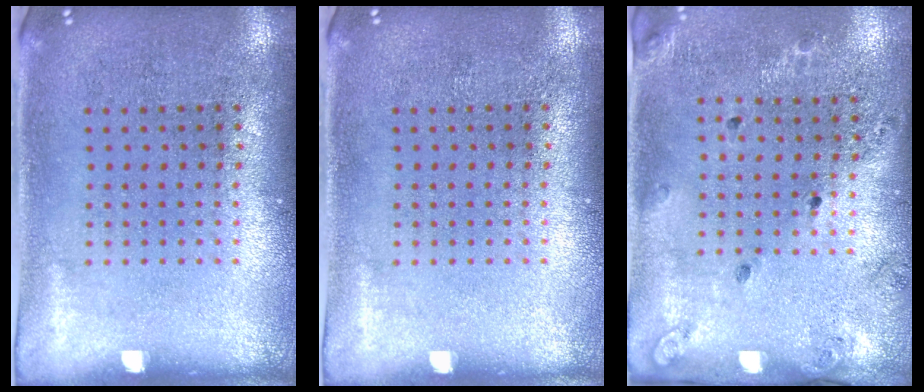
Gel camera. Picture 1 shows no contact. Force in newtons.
{"total": 0.0}
{"total": 1.4, "press": 1.3, "slide": 0.7}